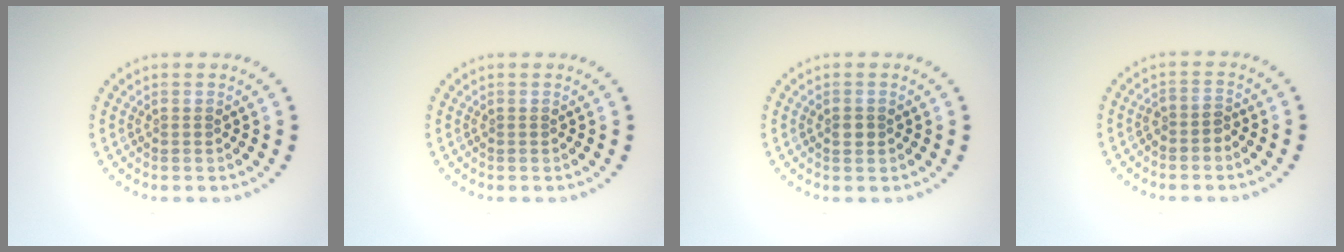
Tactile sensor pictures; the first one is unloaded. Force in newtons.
{"total": 0.0}
{"total": 1.0, "press": 1.0, "slide": 0.1}
{"total": 1.6, "press": 1.2, "slide": 1.1}